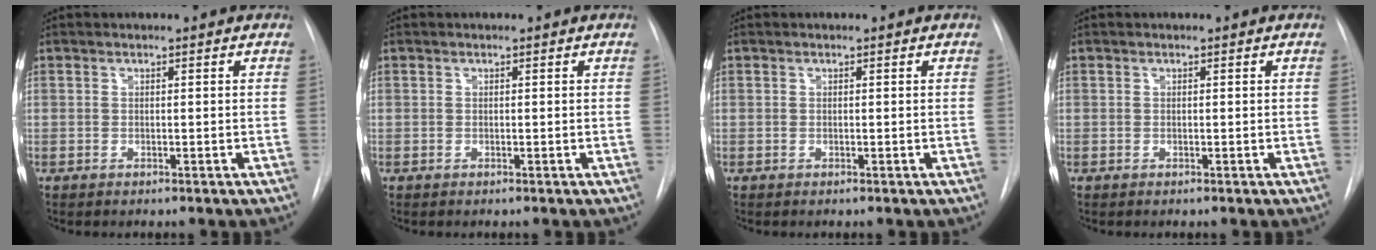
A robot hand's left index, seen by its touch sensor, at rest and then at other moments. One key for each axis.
{"total": 0.0}
{"total": 0.0}
{"total": 0.0}